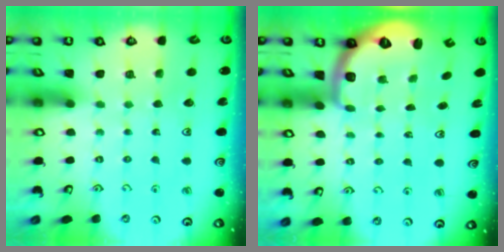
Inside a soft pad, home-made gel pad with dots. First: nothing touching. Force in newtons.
{"total": 1.9, "press": 1.8, "slide": 0.5}